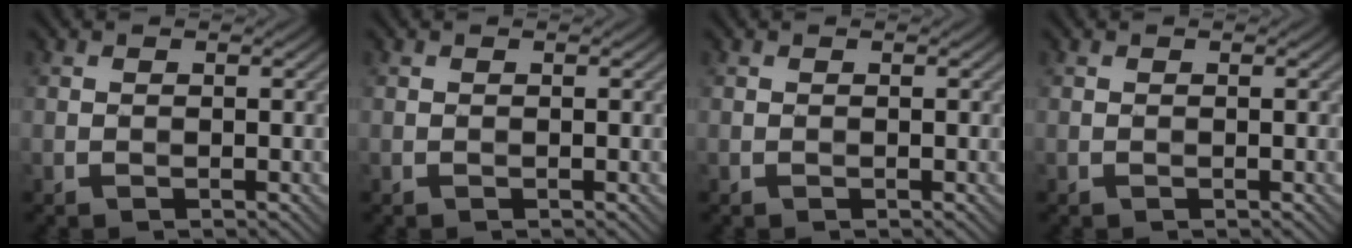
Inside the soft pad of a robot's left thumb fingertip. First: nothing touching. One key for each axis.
{"total": 0.0}
{"total": 0.0}
{"total": 0.0}